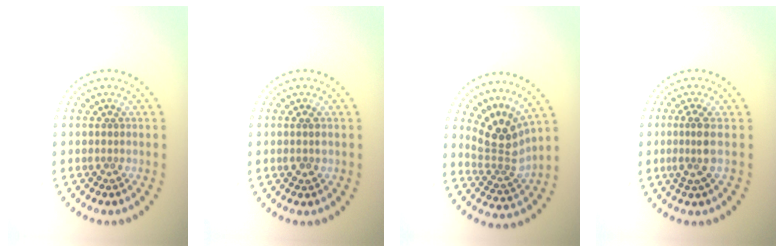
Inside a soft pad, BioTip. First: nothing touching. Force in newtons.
{"total": 1.2, "press": 1.1, "slide": 0.4}
{"total": 3.9, "press": 2.6, "slide": 2.8}
{"total": 2.4, "press": 1.7, "slide": 1.7}